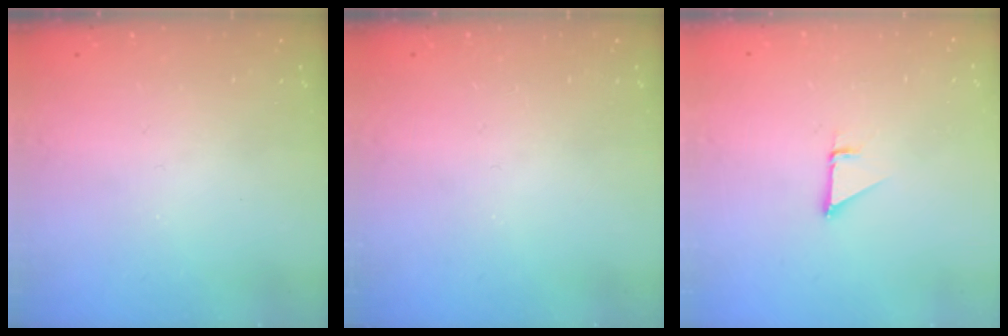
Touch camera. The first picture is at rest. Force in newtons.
{"total": 0.0}
{"total": 0.9, "press": 0.9, "slide": 0.1}